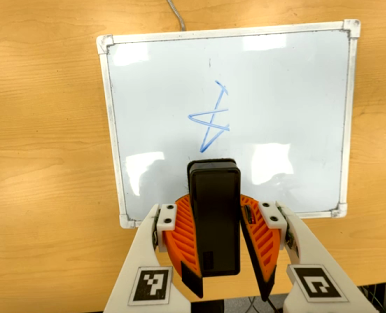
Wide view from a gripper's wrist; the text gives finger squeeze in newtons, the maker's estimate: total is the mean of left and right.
{"total": 9.4, "left": 9.2, "right": 9.5}